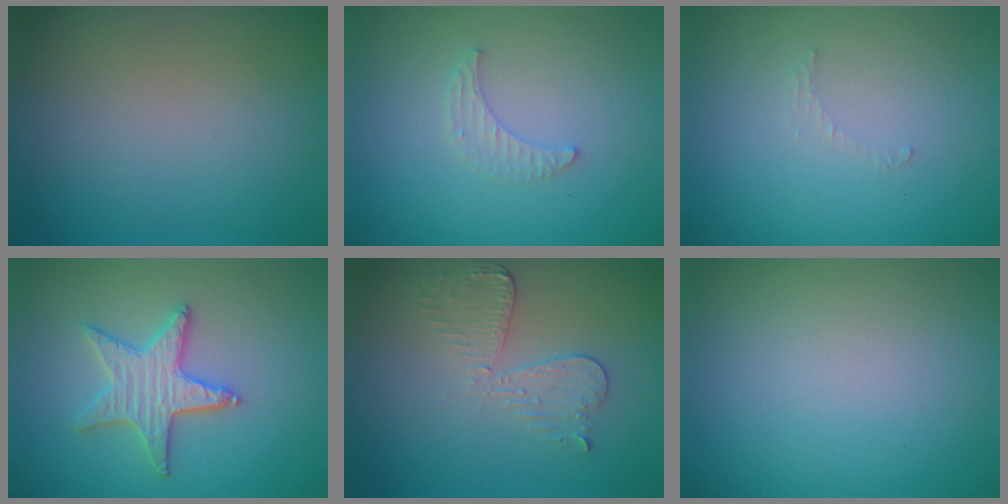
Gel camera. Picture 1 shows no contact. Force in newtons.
{"total": 1.3, "press": 1.3, "slide": 0.4}
{"total": 0.7, "press": 0.7, "slide": 0.1}
{"total": 3.7, "press": 3.6, "slide": 0.8}
{"total": 2.9, "press": 2.7, "slide": 1.2}
{"total": 0.0}